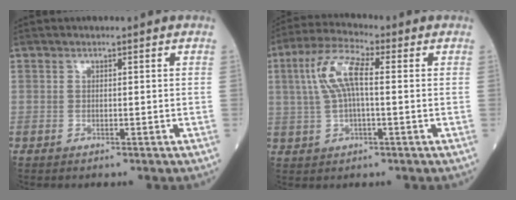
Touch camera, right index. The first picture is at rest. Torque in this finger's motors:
{"motor_torque": [0.46, -0.23, 0.39, 0.12]}